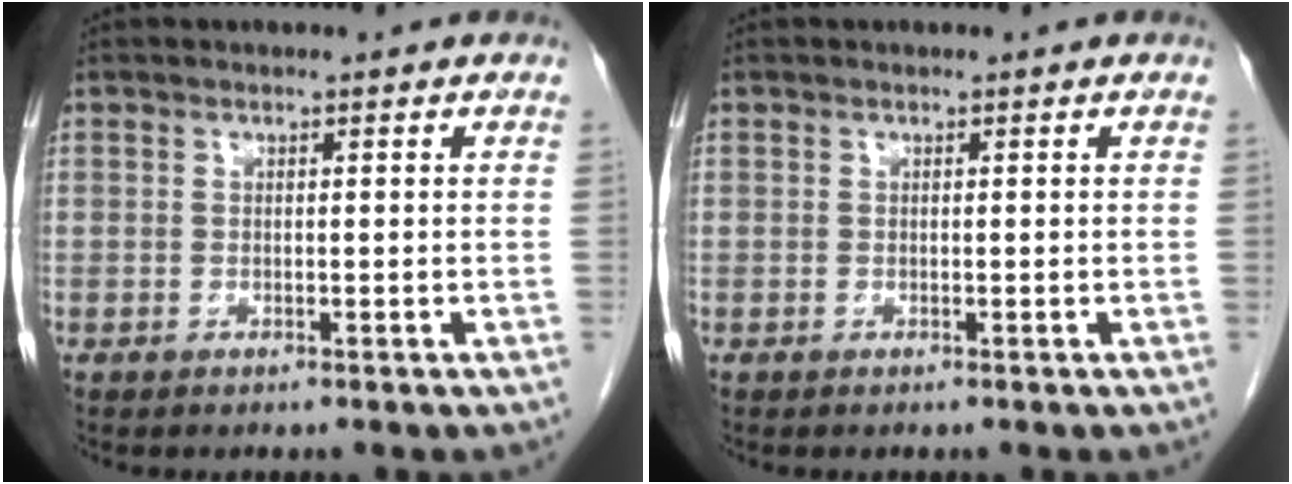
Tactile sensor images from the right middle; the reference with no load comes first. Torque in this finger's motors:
{"motor_torque": [-0.09, -0.02, 0.01, -0.01]}